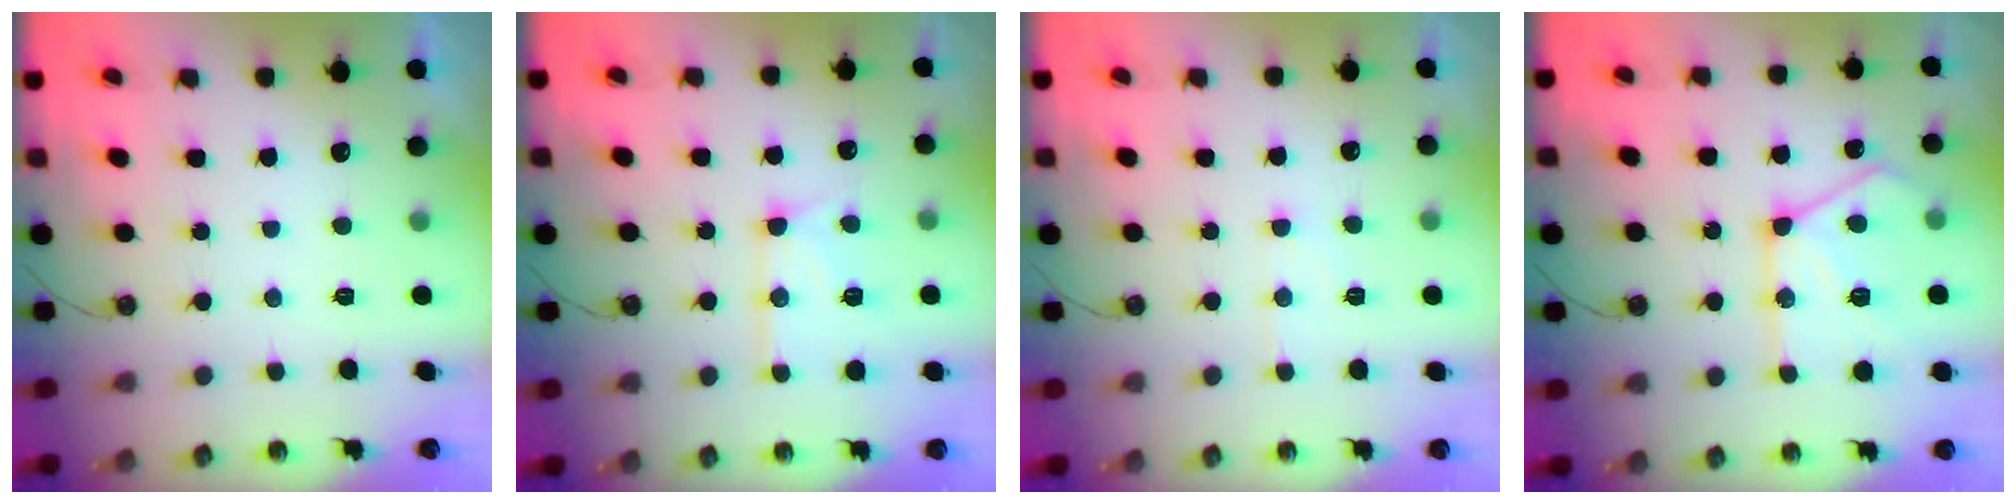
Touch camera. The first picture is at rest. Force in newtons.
{"total": 11.8, "press": 11.8, "slide": 1.1}
{"total": 4.8, "press": 4.7, "slide": 0.6}
{"total": 17.3, "press": 17.2, "slide": 1.9}